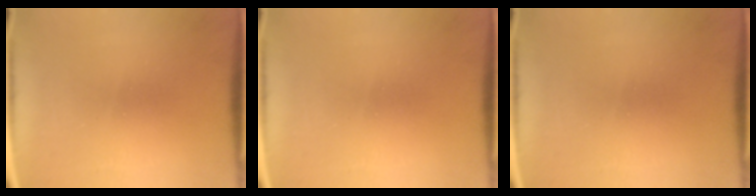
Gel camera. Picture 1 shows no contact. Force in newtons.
{"total": 0.0}
{"total": 0.0}